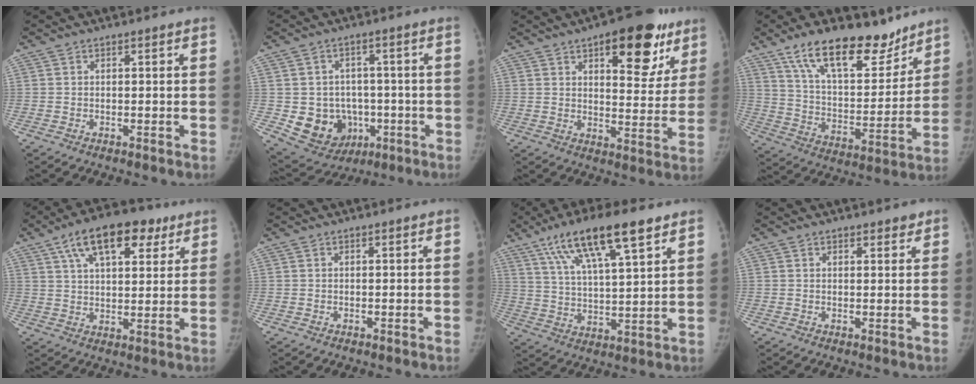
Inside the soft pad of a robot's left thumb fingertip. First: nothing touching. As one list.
[{"total": 12.1, "force": [-2.7, 10.6, 5.2], "torque": [-0.054, 0.015, -0.021]}, {"total": 17.9, "force": [9.6, 8.0, 12.9], "torque": [-0.112, -0.035, 0.129]}, {"total": 20.1, "force": [14.2, 8.7, 11.2], "torque": [-0.137, -0.070, 0.243]}, {"total": 15.2, "force": [7.9, 7.5, 10.6], "torque": [-0.135, -0.004, 0.124]}, {"total": 0.0}, {"total": 16.4, "force": [9.7, 4.1, 12.6], "torque": [-0.205, -0.019, 0.173]}, {"total": 1.9, "force": [1.4, 1.1, 0.5], "torque": [0.011, -0.008, 0.015]}]